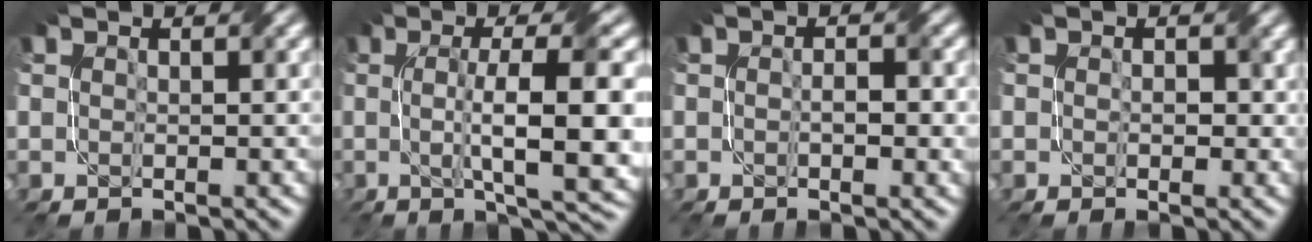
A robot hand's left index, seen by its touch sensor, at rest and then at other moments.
{"total": 10.7, "force": [-0.4, 2.4, 10.4], "torque": [-0.143, 0.002, -0.005]}
{"total": 2.4, "force": [-0.2, 0.9, 2.2], "torque": [-0.035, -0.001, -0.002]}
{"total": 1.6, "force": [0.0, 1.1, 1.3], "torque": [-0.014, -0.002, 0.001]}